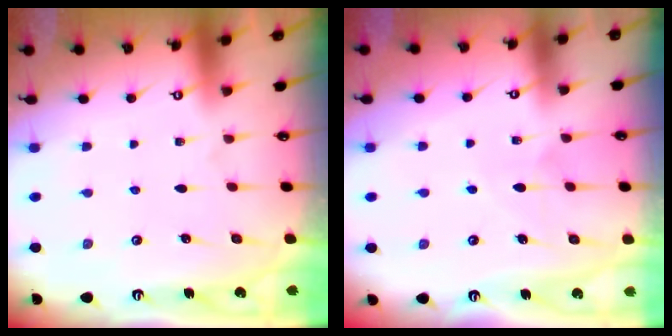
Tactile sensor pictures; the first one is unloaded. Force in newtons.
{"total": 5.1, "press": 5.1, "slide": 0.5}